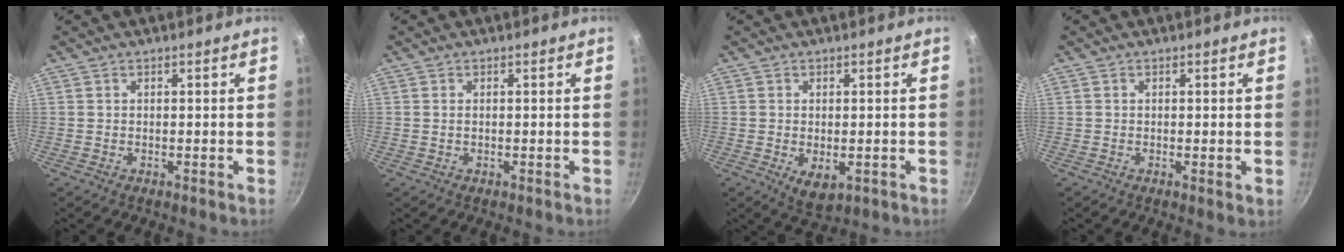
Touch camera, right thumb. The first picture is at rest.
{"total": 0.5, "force": [0.1, 0.3, 0.4], "torque": [-0.008, 0.001, 0.002]}
{"total": 4.9, "force": [-1.1, 2.8, 3.9], "torque": [-0.057, -0.013, -0.009]}
{"total": 0.9, "force": [-0.1, 0.1, 0.9], "torque": [-0.015, -0.004, -0.003]}